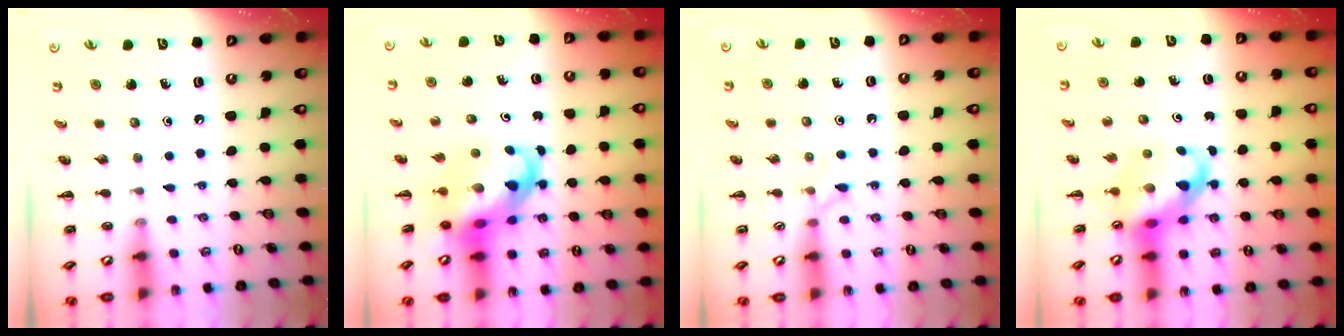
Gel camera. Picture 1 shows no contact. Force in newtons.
{"total": 10.7, "press": 10.2, "slide": 3.0}
{"total": 3.6, "press": 3.4, "slide": 1.3}
{"total": 8.4, "press": 8.1, "slide": 2.4}